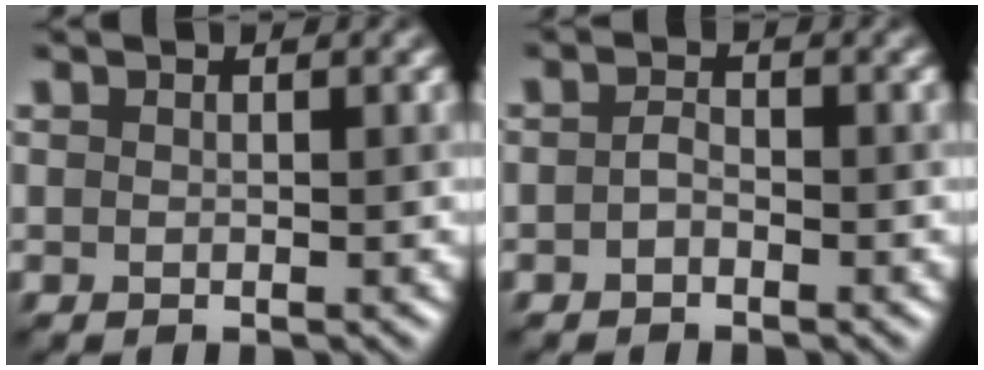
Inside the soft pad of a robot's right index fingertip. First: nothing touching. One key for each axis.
{"total": 1.1, "fx": -0.5, "fy": 0.6, "fz": 0.8, "tx": -0.017, "ty": 0.003, "tz": -0.013}